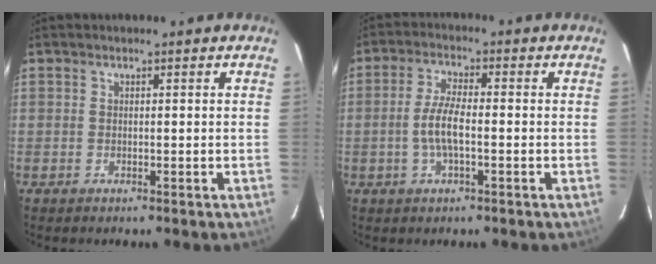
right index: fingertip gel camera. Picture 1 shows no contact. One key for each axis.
{"total": 5.6, "fx": -1.3, "fy": 1.5, "fz": 5.3, "tx": -0.109, "ty": 0.002, "tz": -0.025}